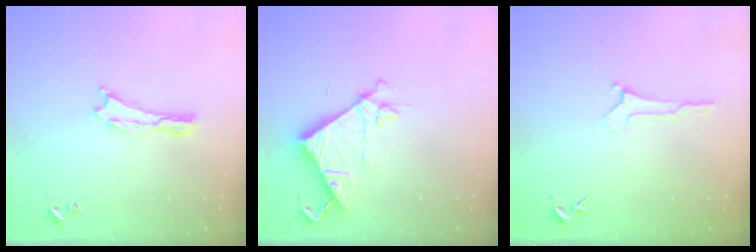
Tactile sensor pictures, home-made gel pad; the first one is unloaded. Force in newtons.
{"total": 7.5, "press": 7.5, "slide": 0.5}
{"total": 0.0}